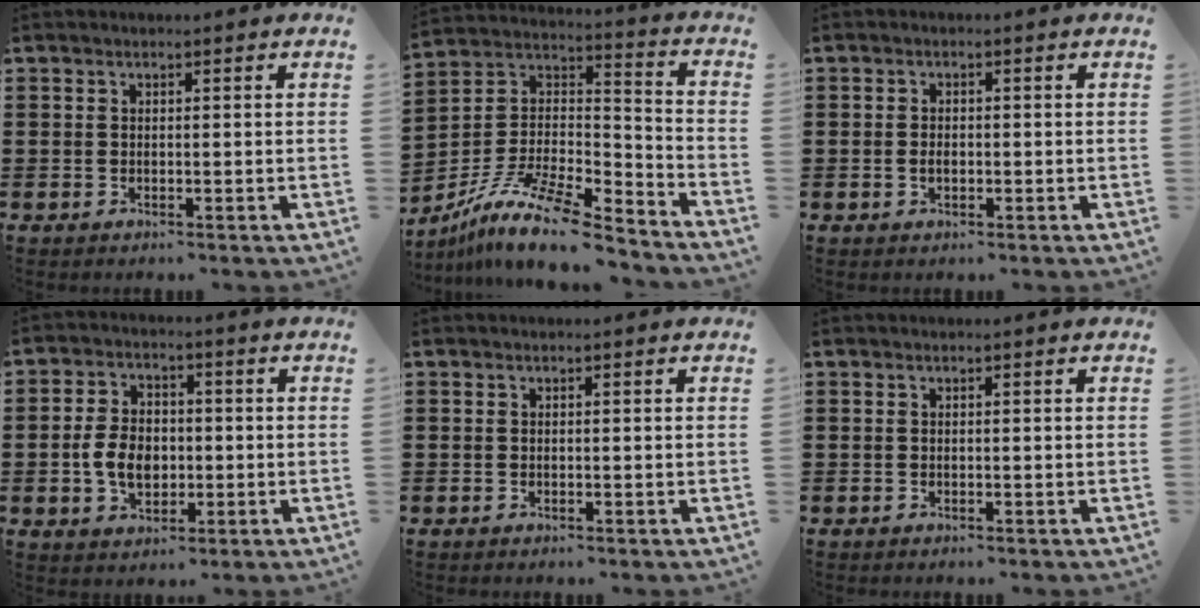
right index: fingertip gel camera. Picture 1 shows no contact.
{"total": 13.2, "force": [-10.1, 2.6, 8.0], "torque": [-0.155, 0.022, -0.197]}
{"total": 1.4, "force": [-0.3, 0.8, 1.1], "torque": [-0.023, 0.003, -0.006]}
{"total": 6.6, "force": [-1.0, 4.6, 4.6], "torque": [-0.095, 0.005, -0.024]}
{"total": 0.0}
{"total": 0.0}